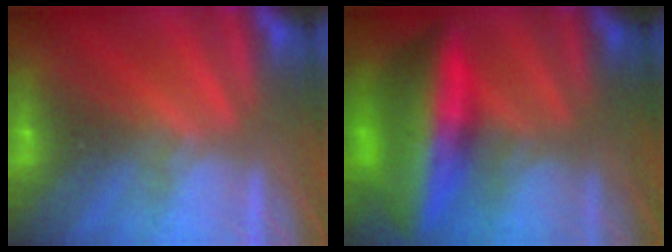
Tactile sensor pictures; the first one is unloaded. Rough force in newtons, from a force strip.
{"total": 8.3}